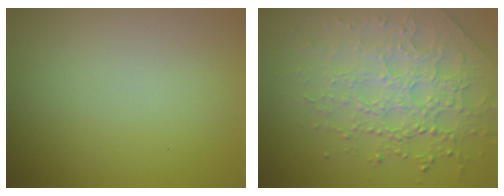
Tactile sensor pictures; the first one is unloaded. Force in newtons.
{"total": 4.3, "press": 4.3, "slide": 0.9}